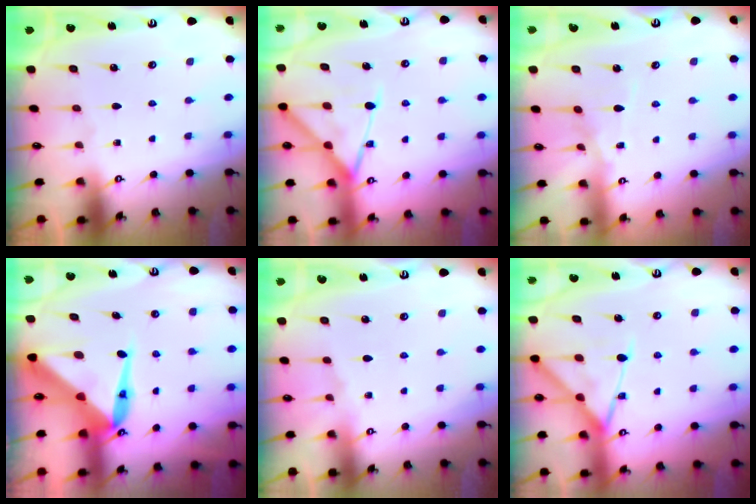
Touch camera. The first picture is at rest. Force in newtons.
{"total": 13.9, "press": 13.9, "slide": 1.2}
{"total": 7.1, "press": 7.0, "slide": 0.4}
{"total": 11.1, "press": 11.0, "slide": 1.1}
{"total": 3.5, "press": 3.4, "slide": 0.7}
{"total": 13.9, "press": 13.9, "slide": 1.2}